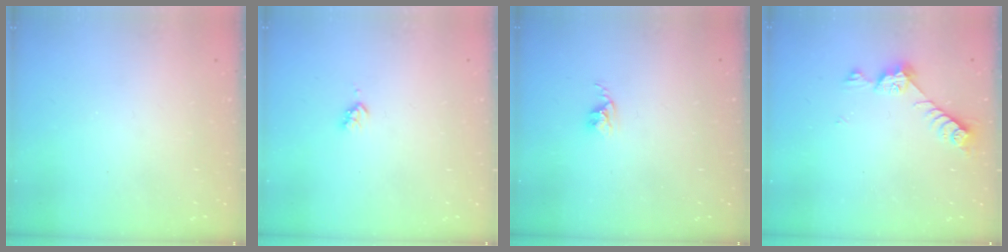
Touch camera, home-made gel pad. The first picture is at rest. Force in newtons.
{"total": 3.1, "press": 3.0, "slide": 0.5}
{"total": 2.6, "press": 2.6, "slide": 0.4}
{"total": 7.3, "press": 7.3, "slide": 0.6}